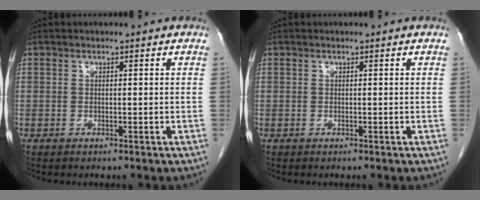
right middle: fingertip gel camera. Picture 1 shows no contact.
{"total": 0.0}